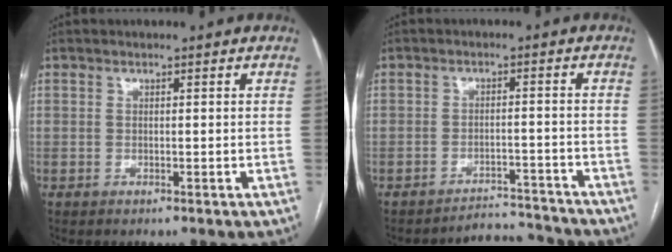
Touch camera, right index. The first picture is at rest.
{"total": 5.7, "force": [-5.5, 0.3, -1.5], "torque": [0.028, 0.022, -0.079]}